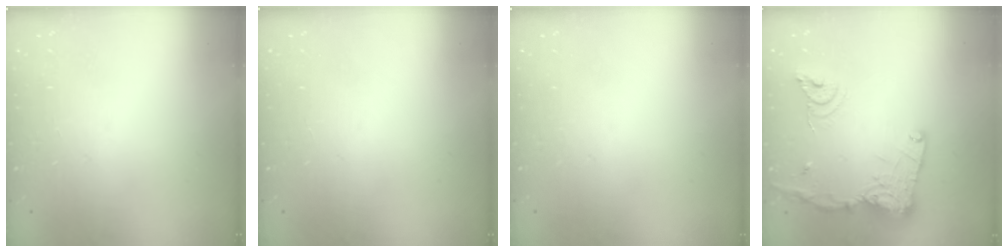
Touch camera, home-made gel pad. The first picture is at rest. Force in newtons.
{"total": 0.0}
{"total": 0.0}
{"total": 17.9, "press": 17.8, "slide": 1.6}